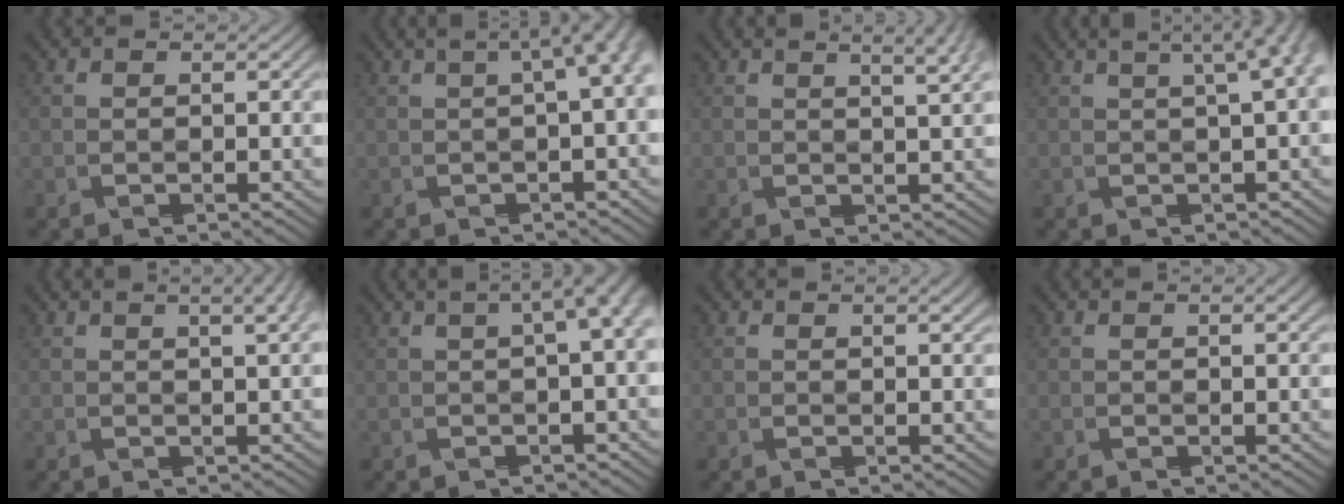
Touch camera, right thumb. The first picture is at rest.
{"total": 7.9, "force": [1.0, 2.9, 7.3], "torque": [-0.108, 0.004, 0.019]}
{"total": 3.7, "force": [2.2, 0.3, 2.9], "torque": [-0.040, 0.009, 0.033]}
{"total": 7.6, "force": [1.8, 1.9, 7.1], "torque": [-0.096, 0.017, 0.023]}
{"total": 3.6, "force": [1.3, 1.0, 3.2], "torque": [-0.046, 0.011, 0.024]}
{"total": 5.9, "force": [1.1, 1.8, 5.5], "torque": [-0.090, 0.003, 0.020]}
{"total": 0.9, "force": [0.3, 0.3, 0.8], "torque": [-0.018, -0.003, 0.007]}
{"total": 0.7, "force": [0.1, 0.3, 0.6], "torque": [-0.016, -0.003, 0.004]}